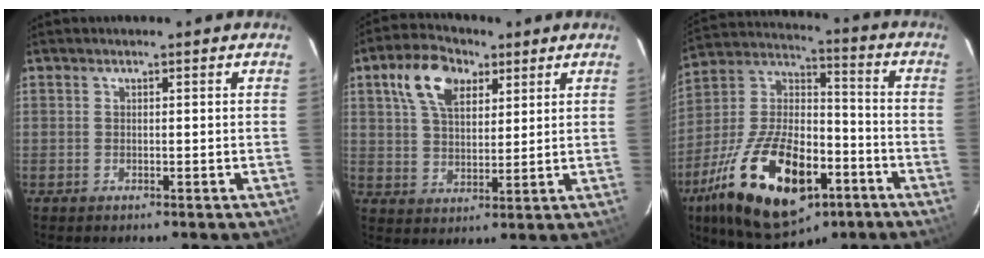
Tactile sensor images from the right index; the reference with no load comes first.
{"total": 10.6, "force": [5.1, 6.0, 7.1], "torque": [-0.137, 0.028, 0.091]}
{"total": 25.5, "force": [-12.2, 12.3, 18.8], "torque": [-0.368, -0.007, -0.192]}